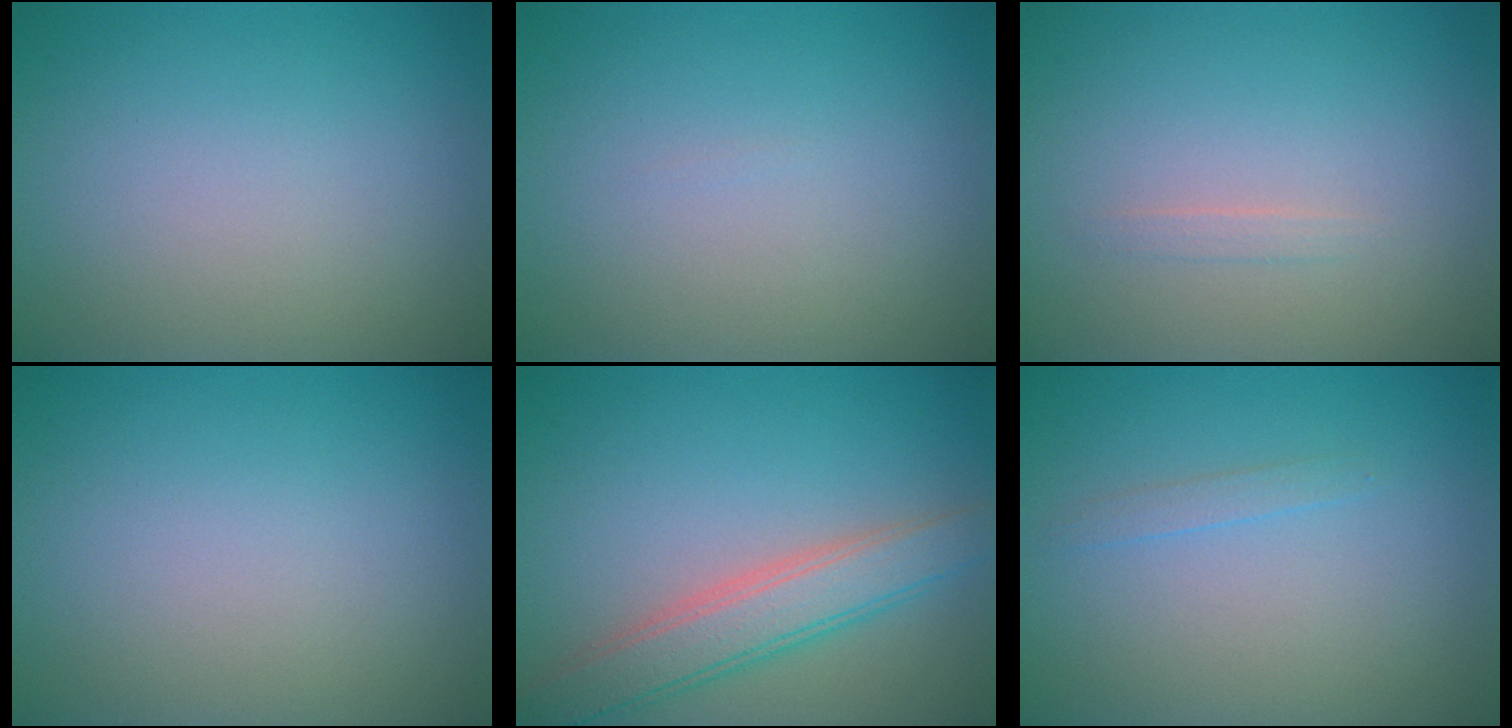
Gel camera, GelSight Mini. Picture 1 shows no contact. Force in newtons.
{"total": 0.0}
{"total": 0.6, "press": 0.6, "slide": 0.0}
{"total": 0.0}
{"total": 4.6, "press": 4.6, "slide": 0.3}
{"total": 0.8, "press": 0.8, "slide": 0.1}